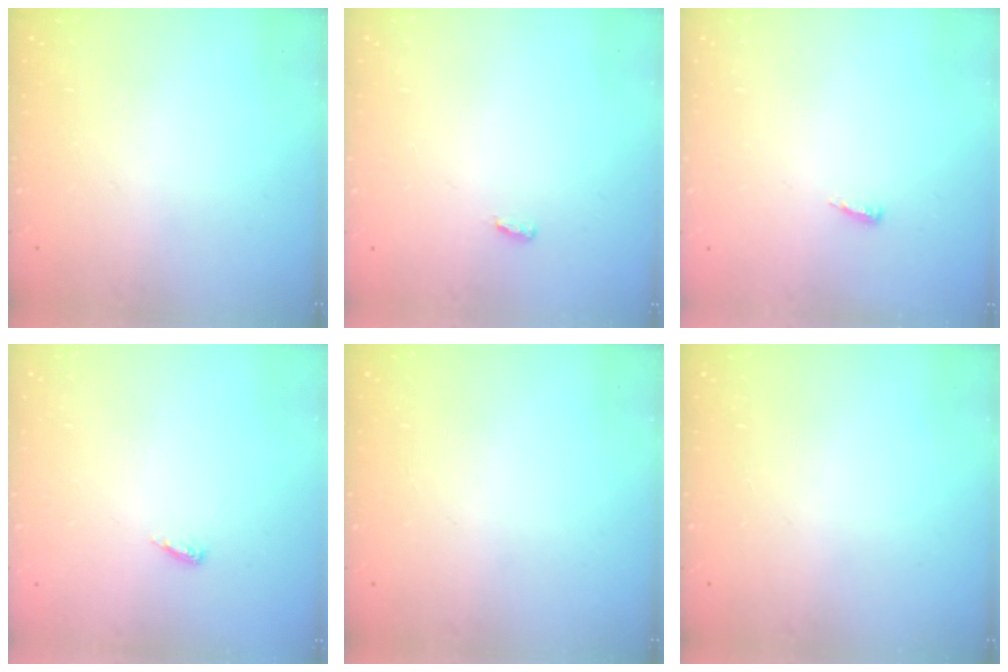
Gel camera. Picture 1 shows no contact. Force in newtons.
{"total": 4.9, "press": 2.7, "slide": 4.0}
{"total": 2.9, "press": 2.9, "slide": 0.4}
{"total": 3.8, "press": 3.8, "slide": 0.4}
{"total": 0.0}
{"total": 0.0}